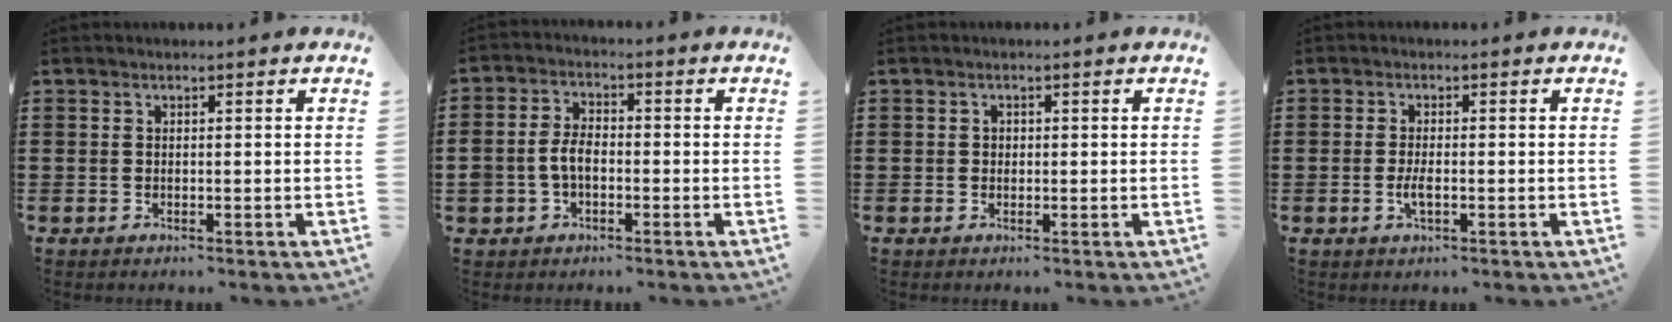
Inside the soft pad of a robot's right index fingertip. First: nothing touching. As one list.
[{"total": 4.2, "force": [-1.0, 2.8, 2.9], "torque": [-0.070, 0.002, -0.023]}, {"total": 0.5, "force": [0.1, 0.5, 0.1], "torque": [-0.003, 0.003, 0.001]}, {"total": 2.3, "force": [-0.6, 0.7, 2.1], "torque": [-0.046, -0.004, -0.012]}]